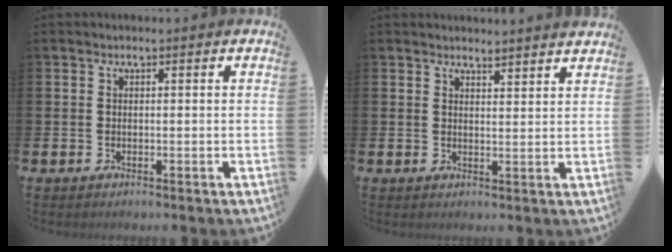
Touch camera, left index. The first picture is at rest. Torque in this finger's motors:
{"motor_torque": [0.04, -0.20, 0.03, 0.00]}